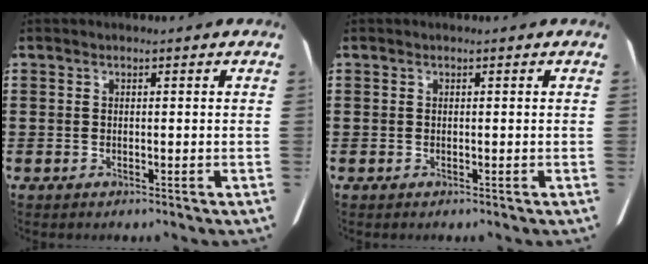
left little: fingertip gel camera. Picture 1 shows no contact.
{"total": 0.0}